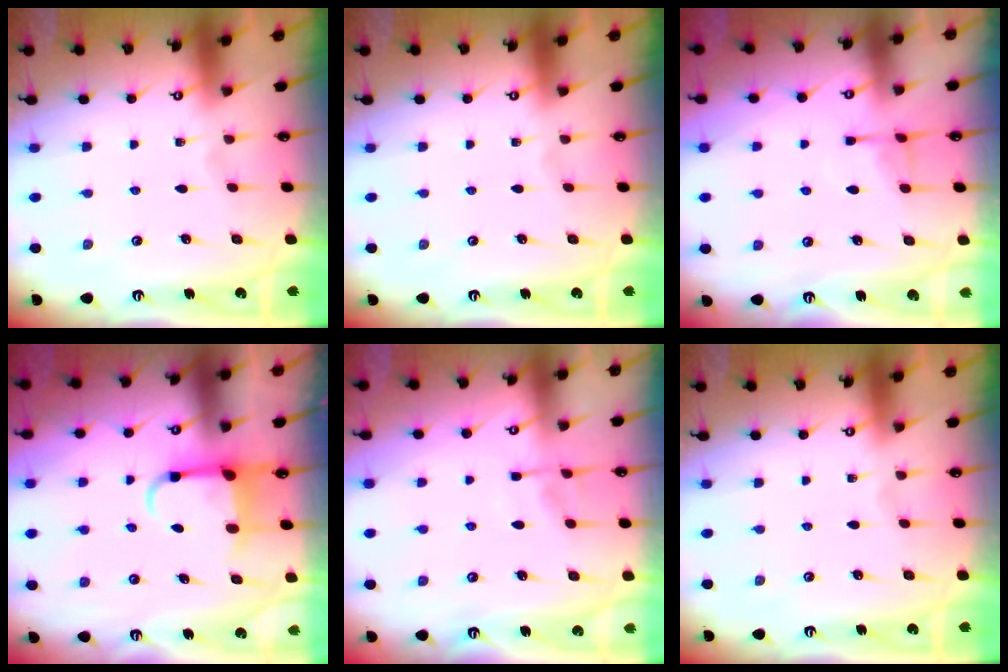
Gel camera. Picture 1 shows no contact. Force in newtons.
{"total": 0.0}
{"total": 5.1, "press": 5.1, "slide": 0.9}
{"total": 6.5, "press": 6.4, "slide": 1.2}
{"total": 4.0, "press": 3.9, "slide": 0.5}
{"total": 0.0}